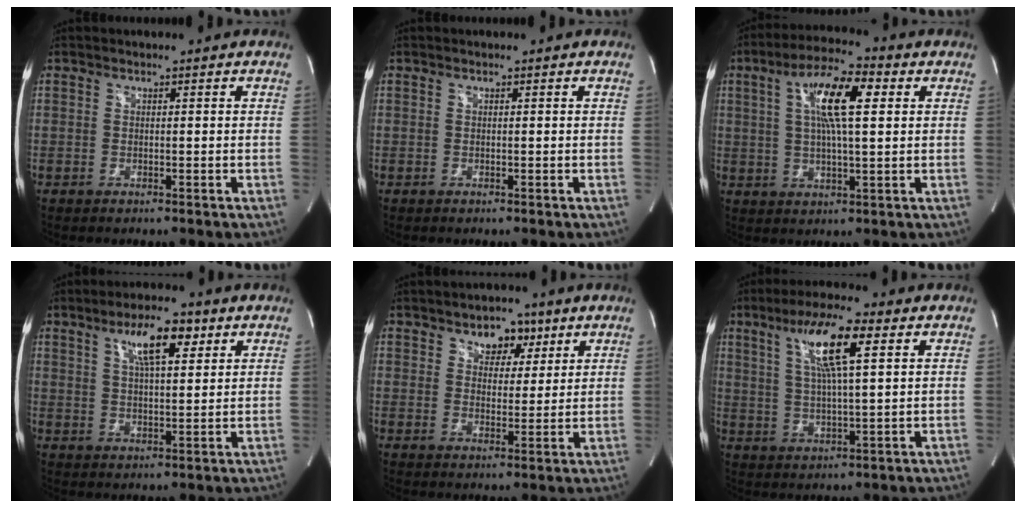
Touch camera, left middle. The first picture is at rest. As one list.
[{"total": 0.0}, {"total": 11.0, "force": [3.2, 1.9, 10.4], "torque": [-0.196, 0.016, 0.053]}, {"total": 8.0, "force": [4.1, 1.9, 6.6], "torque": [-0.122, 0.006, 0.071]}, {"total": 5.2, "force": [3.1, 3.4, 2.4], "torque": [-0.030, 0.007, 0.049]}, {"total": 10.4, "force": [4.4, 0.8, 9.4], "torque": [-0.178, 0.010, 0.079]}]